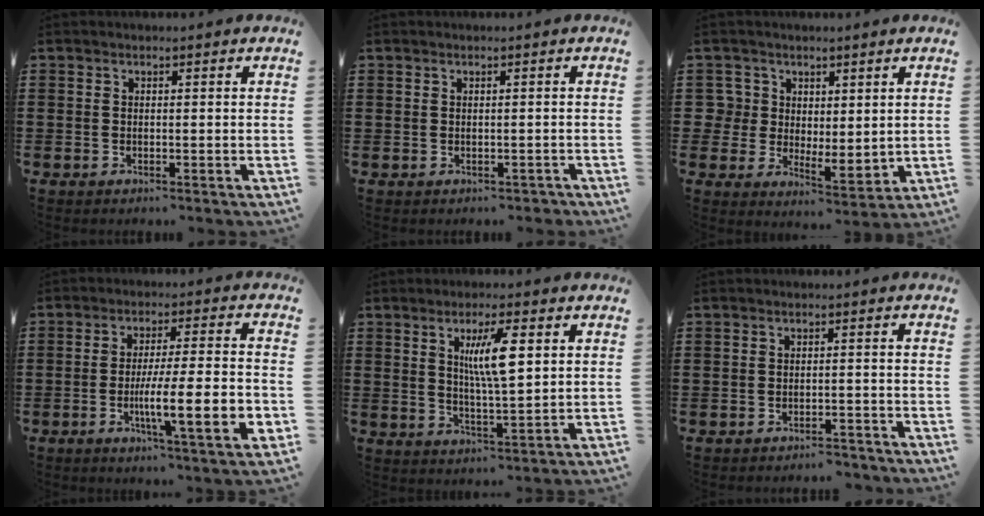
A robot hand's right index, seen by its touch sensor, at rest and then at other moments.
{"total": 0.8, "force": [-0.1, 0.8, 0.1], "torque": [-0.005, 0.003, -0.003]}
{"total": 4.9, "force": [2.7, 4.1, 0.7], "torque": [-0.030, 0.002, 0.051]}
{"total": 12.0, "force": [-3.5, 1.9, 11.3], "torque": [-0.206, -0.012, -0.062]}
{"total": 7.4, "force": [2.2, 1.6, 6.9], "torque": [-0.129, 0.003, 0.032]}
{"total": 2.5, "force": [-2.5, 0.0, 0.3], "torque": [-0.011, -0.001, -0.051]}